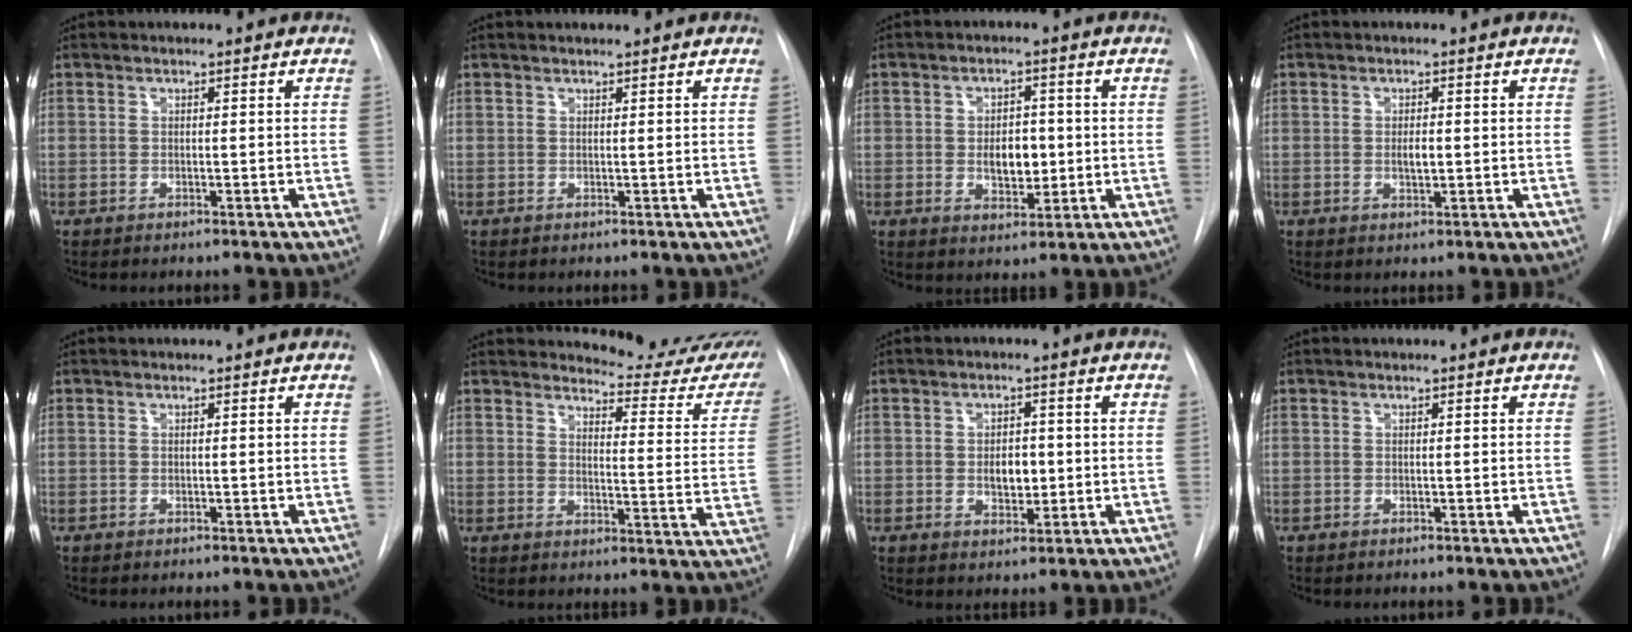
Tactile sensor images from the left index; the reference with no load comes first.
{"total": 0.7, "force": [-0.6, -0.3, -0.2], "torque": [-0.004, -0.004, -0.005]}
{"total": 5.2, "force": [-1.3, 3.0, 4.1], "torque": [-0.059, -0.003, -0.010]}
{"total": 1.9, "force": [-1.1, 0.5, 1.5], "torque": [-0.027, -0.006, -0.015]}
{"total": 0.0}
{"total": 15.9, "force": [15.5, 2.5, 2.7], "torque": [-0.007, -0.110, 0.151]}
{"total": 3.9, "force": [-1.3, 2.2, 2.9], "torque": [-0.041, -0.005, -0.012]}
{"total": 0.0}